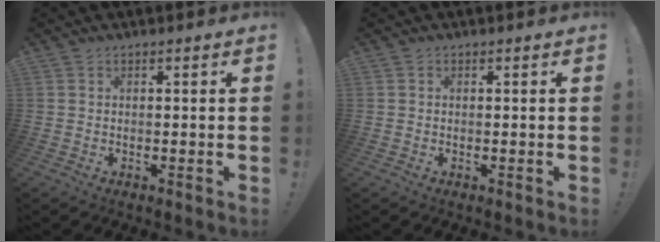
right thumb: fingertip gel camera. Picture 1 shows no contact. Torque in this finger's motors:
{"motor_torque": [-0.61, -0.19, 0.19, -0.03, -0.02]}